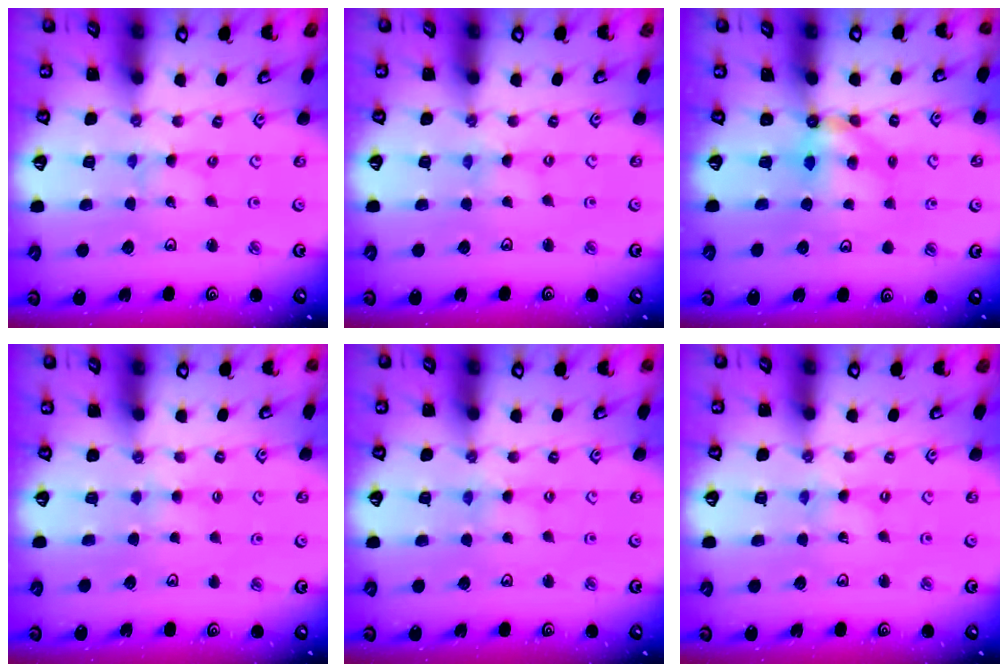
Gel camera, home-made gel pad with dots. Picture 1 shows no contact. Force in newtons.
{"total": 0.0}
{"total": 5.4, "press": 5.4, "slide": 0.6}
{"total": 3.2, "press": 3.2, "slide": 0.5}
{"total": 2.4, "press": 2.3, "slide": 0.4}
{"total": 0.0}